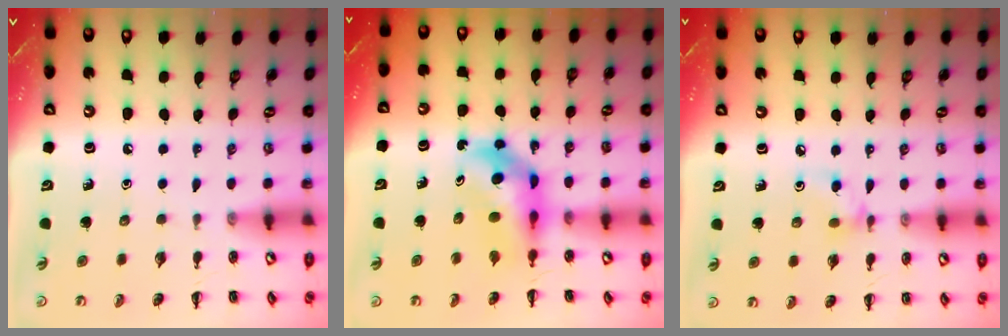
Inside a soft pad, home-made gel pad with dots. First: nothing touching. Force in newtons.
{"total": 5.9, "press": 5.7, "slide": 1.2}
{"total": 5.7, "press": 5.7, "slide": 1.0}